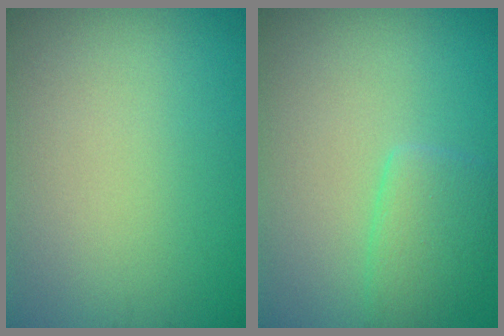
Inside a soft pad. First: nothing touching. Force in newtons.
{"total": 2.8, "press": 2.8, "slide": 0.3}